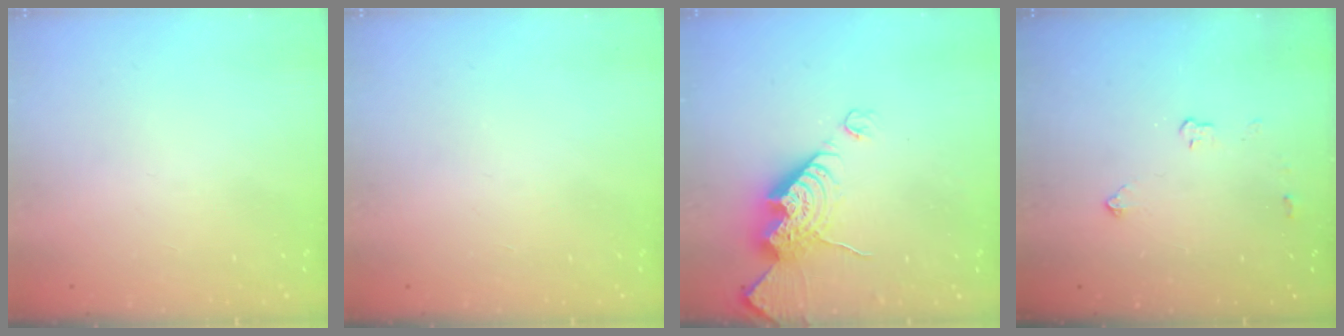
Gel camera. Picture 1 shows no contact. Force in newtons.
{"total": 0.0}
{"total": 14.7, "press": 14.6, "slide": 1.5}
{"total": 3.1, "press": 3.1, "slide": 0.5}